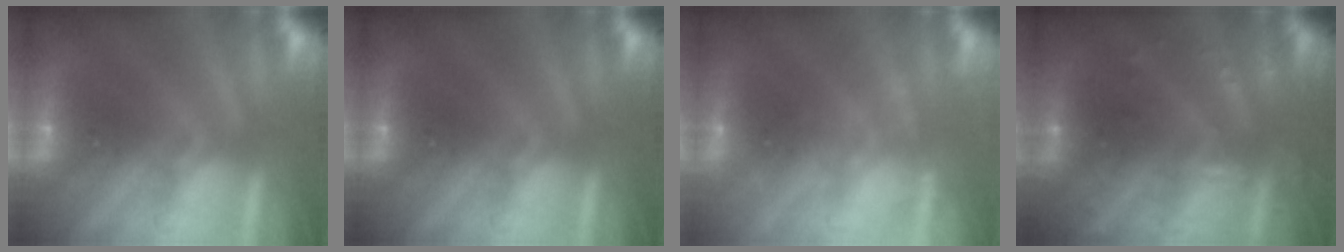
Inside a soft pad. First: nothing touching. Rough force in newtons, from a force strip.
{"total": 0.0}
{"total": 2.4}
{"total": 2.9}